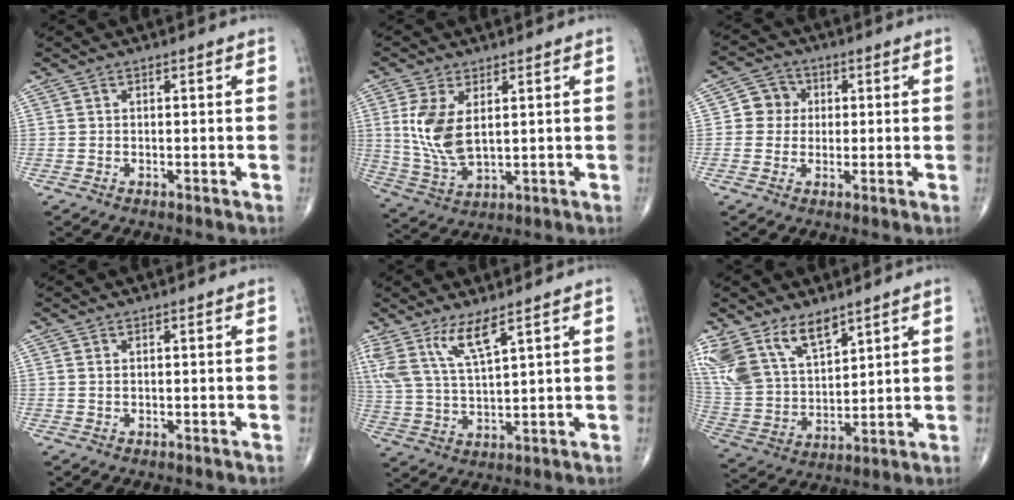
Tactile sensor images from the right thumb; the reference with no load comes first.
{"total": 10.1, "force": [2.3, 5.3, 8.3], "torque": [-0.171, -0.014, 0.060]}
{"total": 5.2, "force": [0.5, 4.9, 1.5], "torque": [0.004, 0.008, 0.000]}
{"total": 0.5, "force": [0.3, 0.2, 0.3], "torque": [-0.009, 0.002, 0.009]}
{"total": 8.9, "force": [5.8, 1.8, 6.5], "torque": [-0.145, -0.026, 0.127]}
{"total": 16.3, "force": [10.6, 8.5, 8.9], "torque": [-0.167, -0.034, 0.222]}